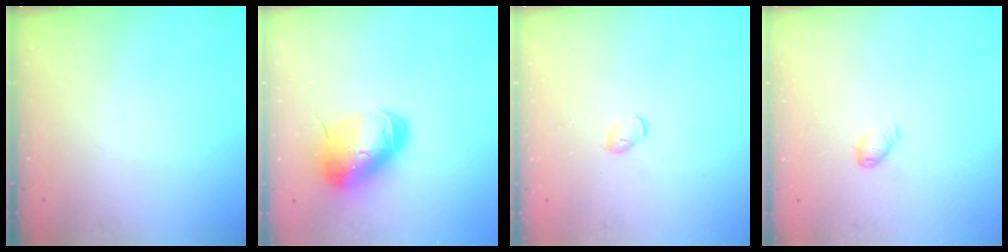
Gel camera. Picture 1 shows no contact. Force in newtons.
{"total": 13.6, "press": 13.4, "slide": 2.3}
{"total": 2.9, "press": 2.9, "slide": 0.7}
{"total": 4.8, "press": 4.7, "slide": 0.8}